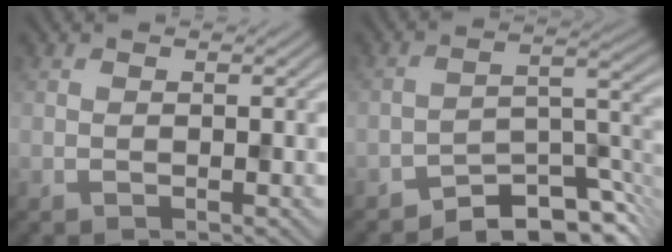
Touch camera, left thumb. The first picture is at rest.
{"total": 8.9, "force": [-7.4, 2.8, 4.1], "torque": [-0.041, 0.008, -0.139]}